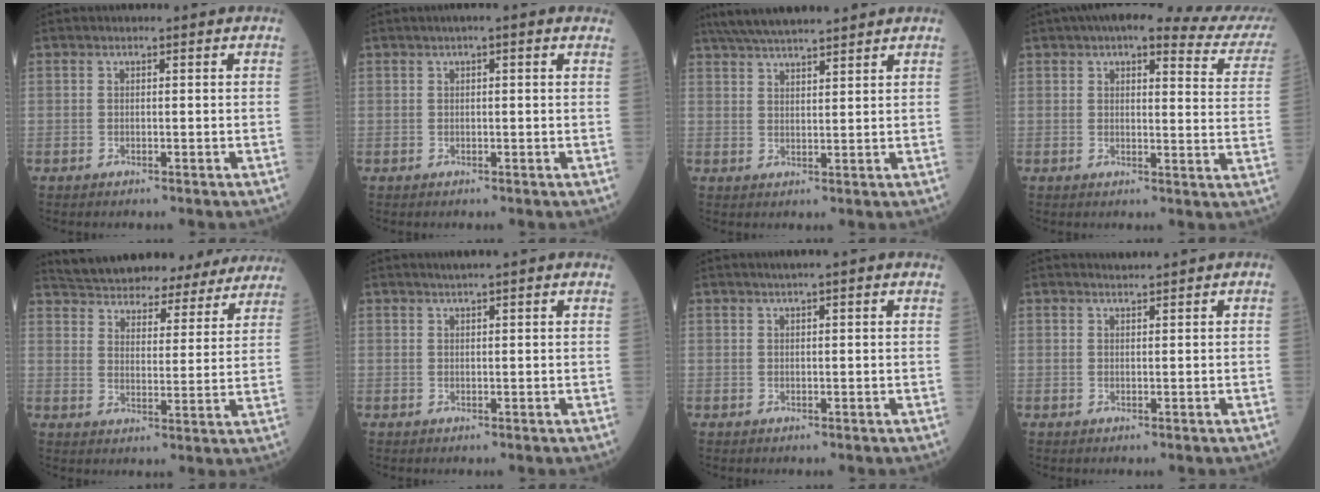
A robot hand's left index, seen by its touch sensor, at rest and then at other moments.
{"total": 2.5, "force": [1.3, 0.4, 2.1], "torque": [-0.032, 0.018, 0.013]}
{"total": 9.4, "force": [8.3, 0.8, 4.4], "torque": [-0.075, 0.031, 0.131]}
{"total": 19.6, "force": [17.1, 3.6, 8.8], "torque": [-0.101, -0.007, 0.183]}
{"total": 26.3, "force": [24.5, 6.5, 7.3], "torque": [-0.121, -0.018, 0.310]}
{"total": 2.7, "force": [2.1, 0.0, 1.7], "torque": [-0.024, 0.020, 0.032]}
{"total": 2.7, "force": [1.8, 0.0, 1.9], "torque": [-0.030, 0.019, 0.027]}
{"total": 0.9, "force": [0.8, -0.3, -0.1], "torque": [-0.001, -0.001, 0.017]}